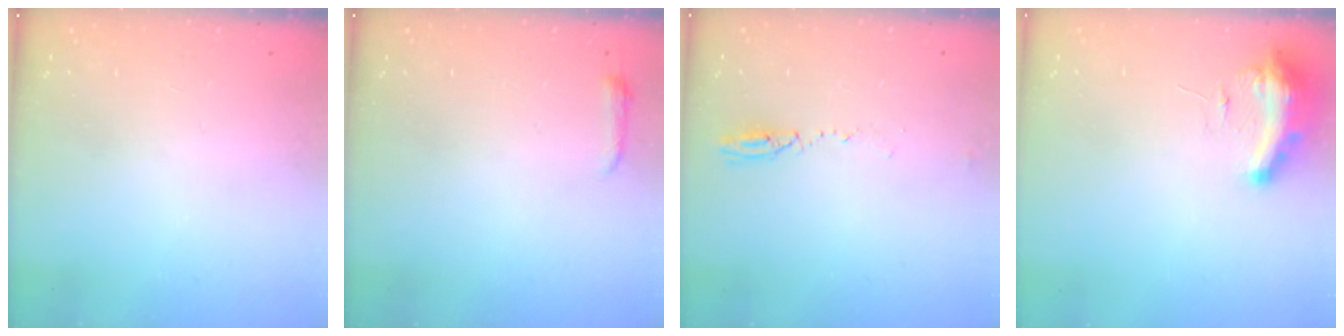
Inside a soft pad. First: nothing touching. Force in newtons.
{"total": 3.0, "press": 2.9, "slide": 0.6}
{"total": 3.9, "press": 3.8, "slide": 1.2}
{"total": 9.4, "press": 9.3, "slide": 1.3}